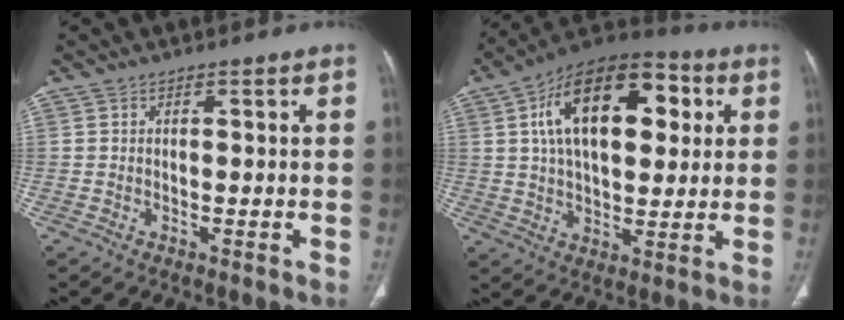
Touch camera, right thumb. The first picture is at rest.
{"total": 22.1, "force": [5.9, 12.1, 17.5], "torque": [-0.251, 0.010, 0.084]}